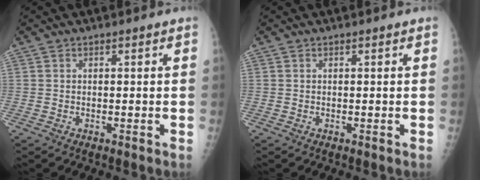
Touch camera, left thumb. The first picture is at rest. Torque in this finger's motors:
{"motor_torque": [0.15, -0.06, -0.02, -0.10, 0.01]}